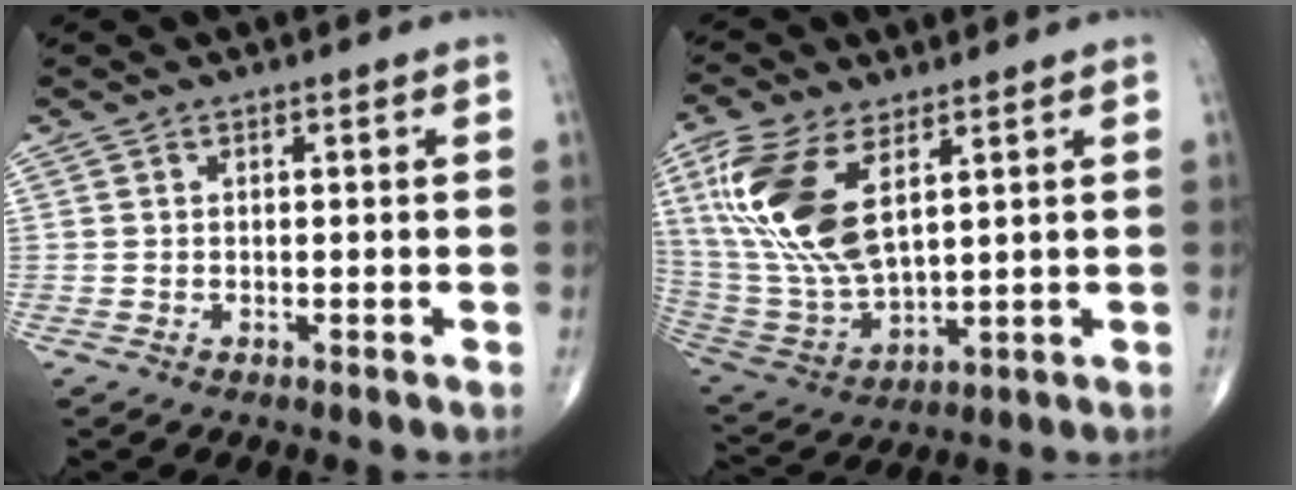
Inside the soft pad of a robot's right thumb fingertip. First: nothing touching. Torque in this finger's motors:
{"motor_torque": [-1.07, 2.33, 1.96, 0.81, 0.55]}